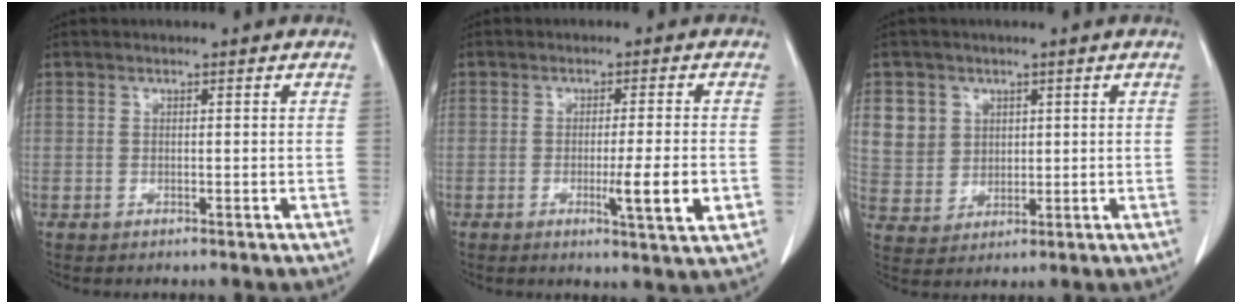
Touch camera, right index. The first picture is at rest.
{"total": 6.8, "force": [-1.7, -0.2, 6.6], "torque": [-0.095, -0.013, -0.025]}
{"total": 6.9, "force": [2.9, 6.2, 1.1], "torque": [-0.024, 0.011, 0.068]}